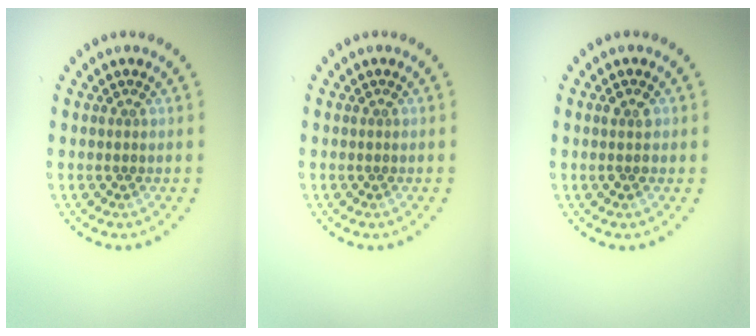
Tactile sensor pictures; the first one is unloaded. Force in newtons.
{"total": 0.0}
{"total": 1.4, "press": 1.4, "slide": 0.2}